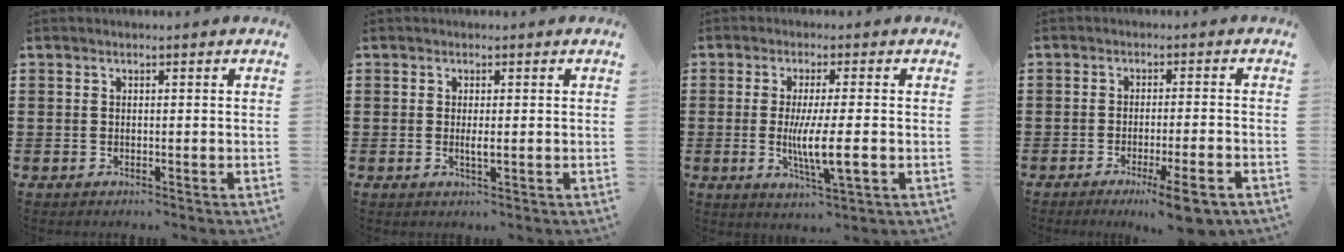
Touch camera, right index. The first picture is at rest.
{"total": 1.6, "force": [0.0, 0.3, 1.6], "torque": [-0.031, -0.004, -0.001]}
{"total": 7.6, "force": [-1.0, 1.1, 7.5], "torque": [-0.141, -0.013, -0.021]}
{"total": 5.4, "force": [-3.8, 0.2, 3.8], "torque": [-0.058, -0.010, -0.064]}